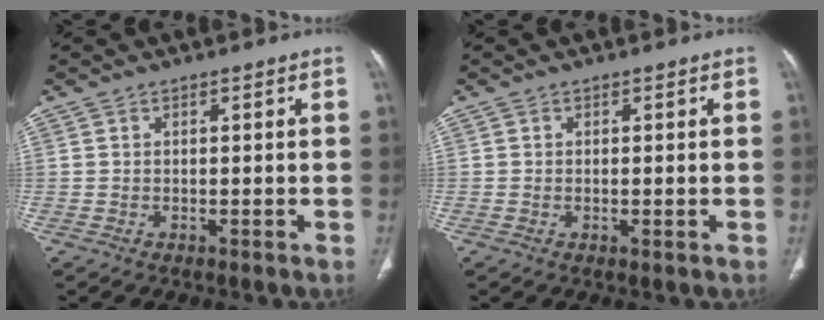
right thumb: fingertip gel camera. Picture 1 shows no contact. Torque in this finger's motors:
{"motor_torque": [-0.25, -0.59, -0.29, 0.31, -0.02]}